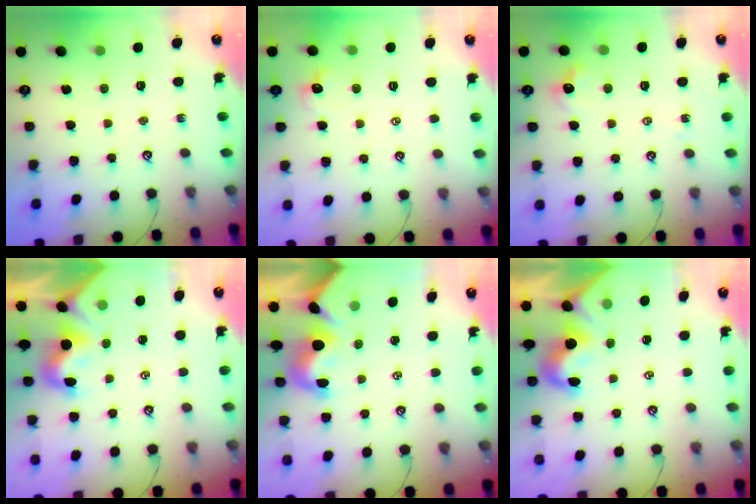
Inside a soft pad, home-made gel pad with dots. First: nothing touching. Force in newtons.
{"total": 0.9, "press": 0.6, "slide": 0.6}
{"total": 4.6, "press": 4.5, "slide": 0.6}
{"total": 0.7, "press": 0.5, "slide": 0.6}
{"total": 1.5, "press": 1.2, "slide": 0.9}
{"total": 1.9, "press": 1.8, "slide": 0.6}